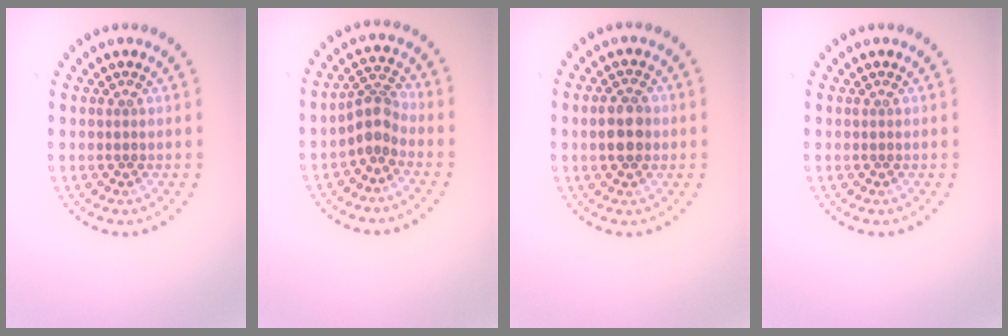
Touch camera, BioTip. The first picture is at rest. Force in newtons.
{"total": 2.6, "press": 2.0, "slide": 1.7}
{"total": 3.3, "press": 3.3, "slide": 0.1}
{"total": 0.0}